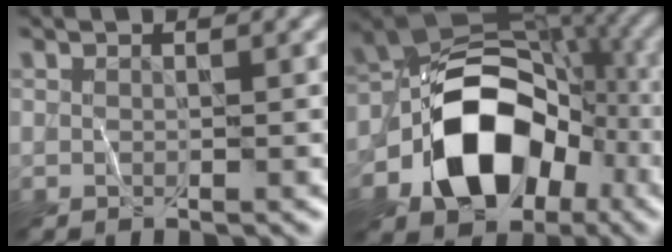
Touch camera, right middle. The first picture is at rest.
{"total": 13.3, "force": [-4.7, 9.3, 8.3], "torque": [-0.130, -0.007, -0.089]}